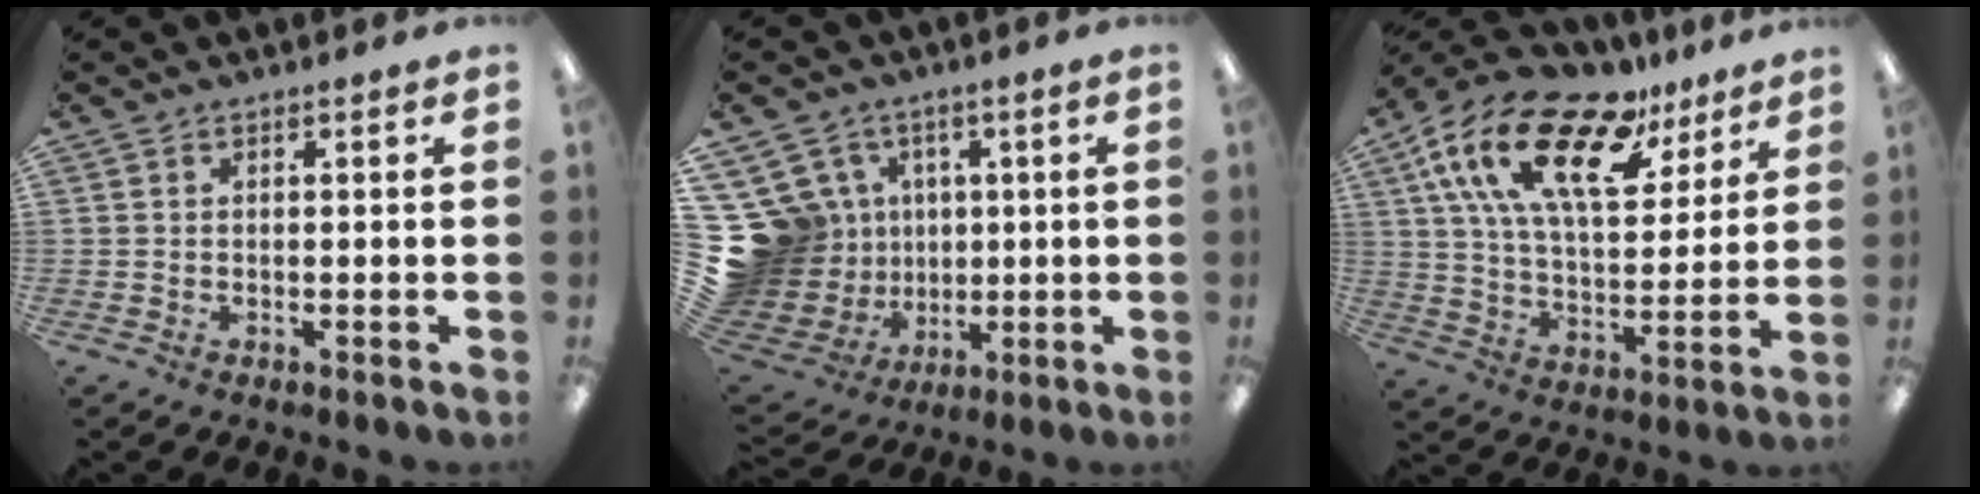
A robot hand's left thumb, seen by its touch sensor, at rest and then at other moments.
{"total": 18.4, "force": [3.1, 17.0, 6.3], "torque": [-0.173, -0.029, 0.098]}
{"total": 22.3, "force": [12.9, 10.2, 15.0], "torque": [-0.285, -0.059, 0.225]}